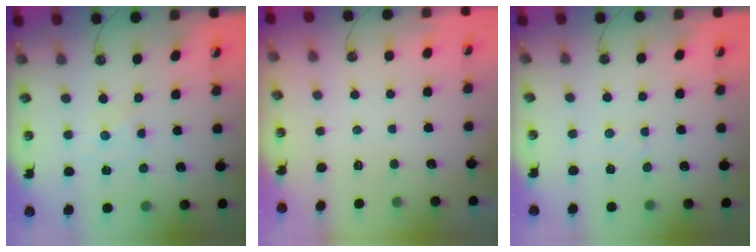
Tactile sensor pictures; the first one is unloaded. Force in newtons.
{"total": 0.0}
{"total": 2.5, "press": 2.5, "slide": 0.4}